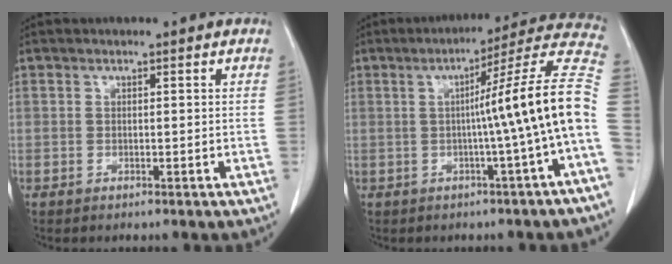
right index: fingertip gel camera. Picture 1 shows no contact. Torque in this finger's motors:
{"motor_torque": [1.35, -0.11, 0.36, 0.18]}